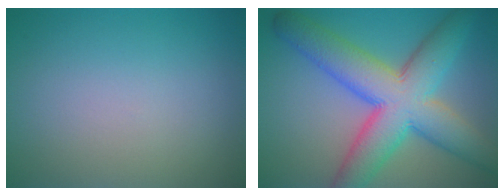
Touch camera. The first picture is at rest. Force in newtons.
{"total": 10.7, "press": 10.7, "slide": 0.3}